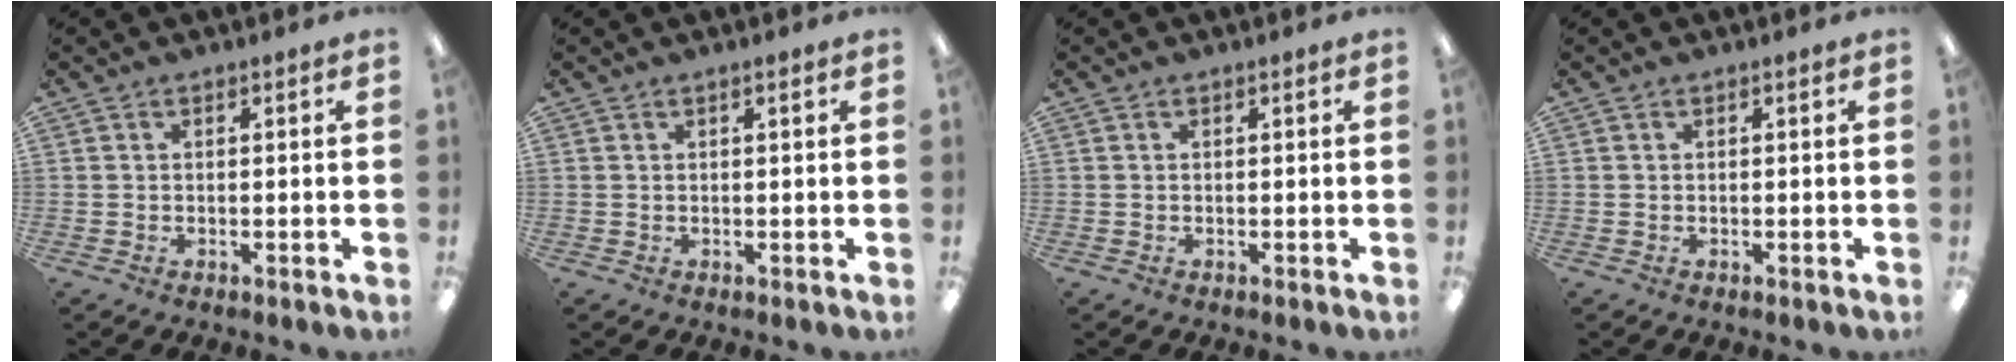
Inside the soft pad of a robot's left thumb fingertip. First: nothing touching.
{"total": 0.7, "force": [0.4, 0.0, 0.5], "torque": [-0.010, 0.002, 0.006]}
{"total": 0.0}
{"total": 0.0}